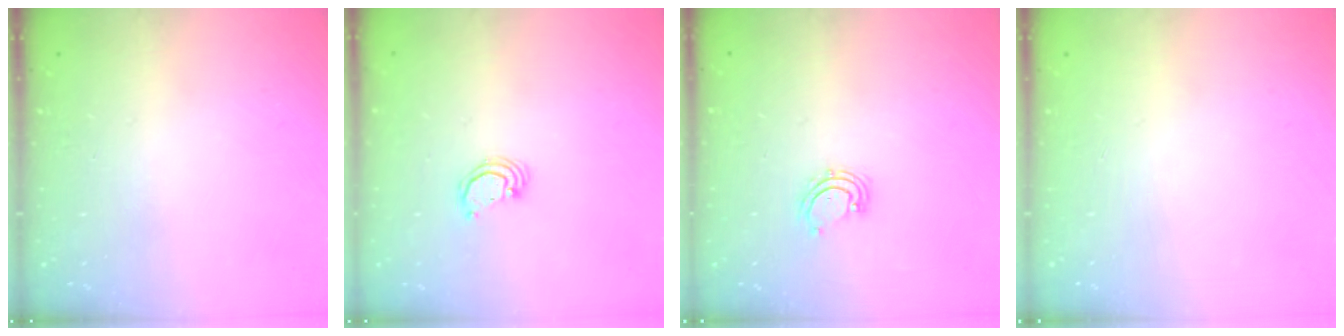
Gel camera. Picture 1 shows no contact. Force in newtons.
{"total": 2.2, "press": 2.2, "slide": 0.2}
{"total": 2.9, "press": 2.9, "slide": 0.4}
{"total": 0.0}